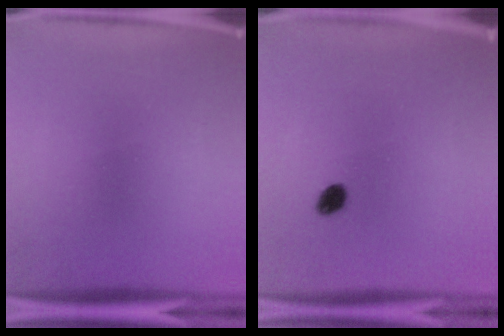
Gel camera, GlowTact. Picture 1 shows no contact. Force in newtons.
{"total": 2.4}